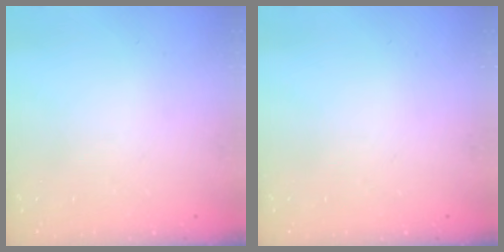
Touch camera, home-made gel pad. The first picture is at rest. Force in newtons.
{"total": 0.0}